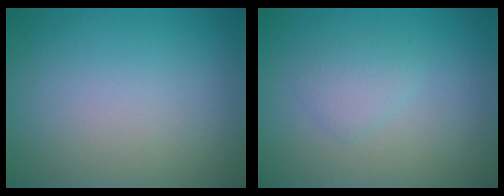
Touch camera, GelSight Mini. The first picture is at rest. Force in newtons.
{"total": 1.4, "press": 1.4, "slide": 0.1}